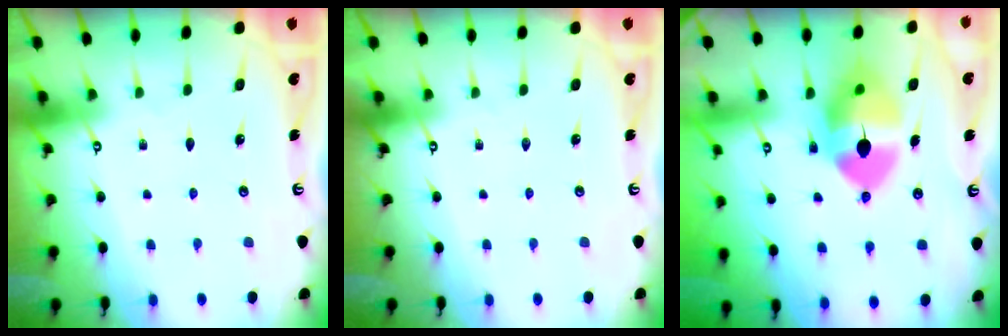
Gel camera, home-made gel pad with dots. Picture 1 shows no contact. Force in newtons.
{"total": 0.0}
{"total": 12.9, "press": 12.8, "slide": 1.6}